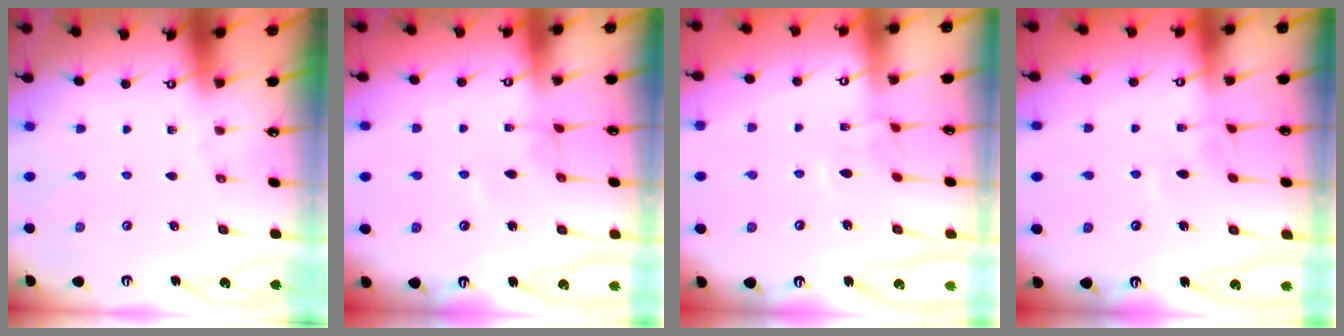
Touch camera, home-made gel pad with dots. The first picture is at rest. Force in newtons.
{"total": 0.0}
{"total": 2.1, "press": 2.0, "slide": 0.7}
{"total": 3.9, "press": 3.9, "slide": 0.1}